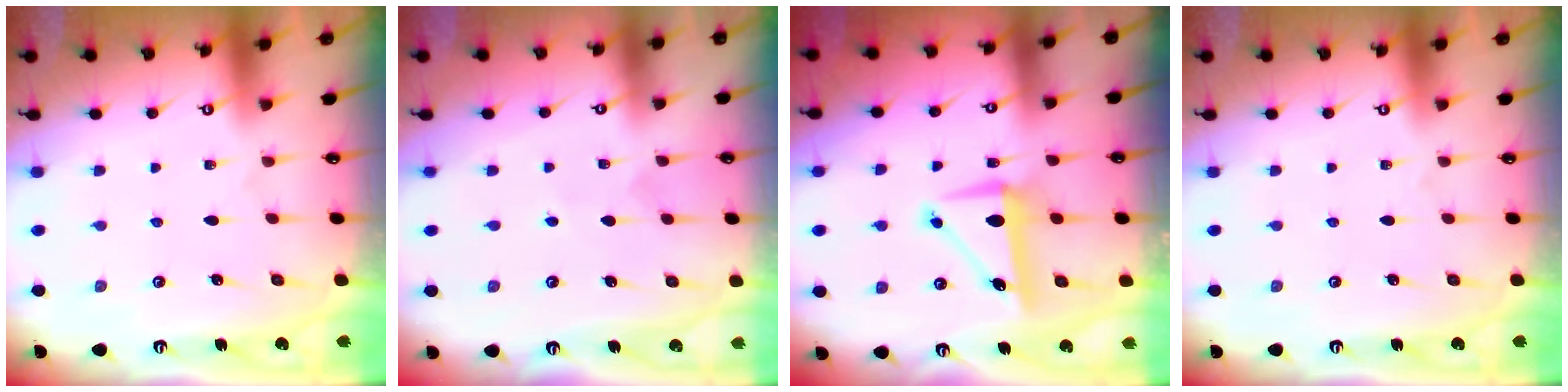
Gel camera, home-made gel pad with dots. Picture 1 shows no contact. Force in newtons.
{"total": 3.5, "press": 3.3, "slide": 1.1}
{"total": 7.3, "press": 6.9, "slide": 2.4}
{"total": 0.0}